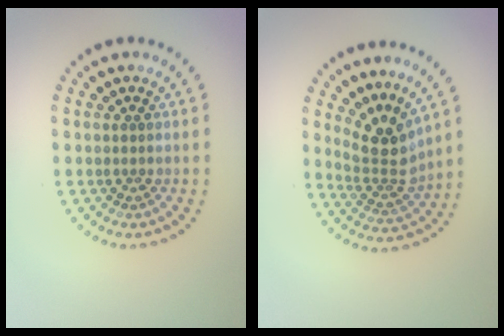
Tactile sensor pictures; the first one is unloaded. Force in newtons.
{"total": 3.7, "press": 2.6, "slide": 2.7}